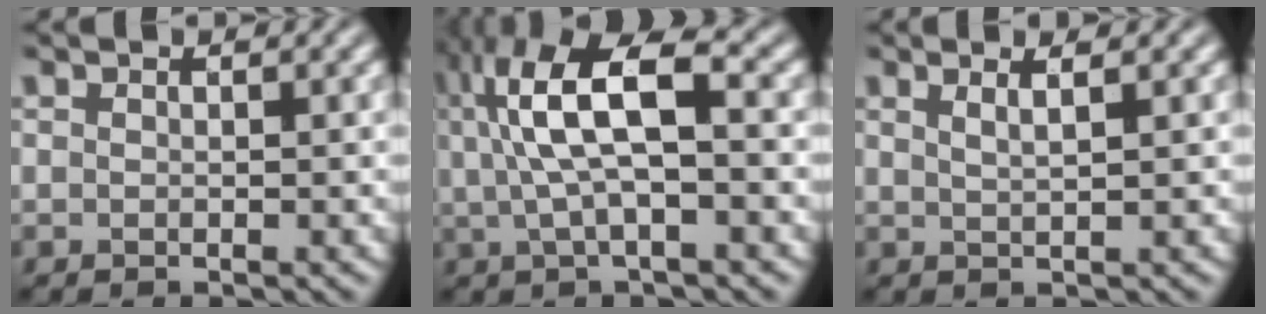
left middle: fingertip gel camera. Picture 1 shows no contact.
{"total": 8.3, "force": [1.1, 2.9, 7.7], "torque": [-0.158, 0.014, 0.017]}
{"total": 1.9, "force": [0.9, 0.6, 1.5], "torque": [-0.018, 0.008, 0.005]}